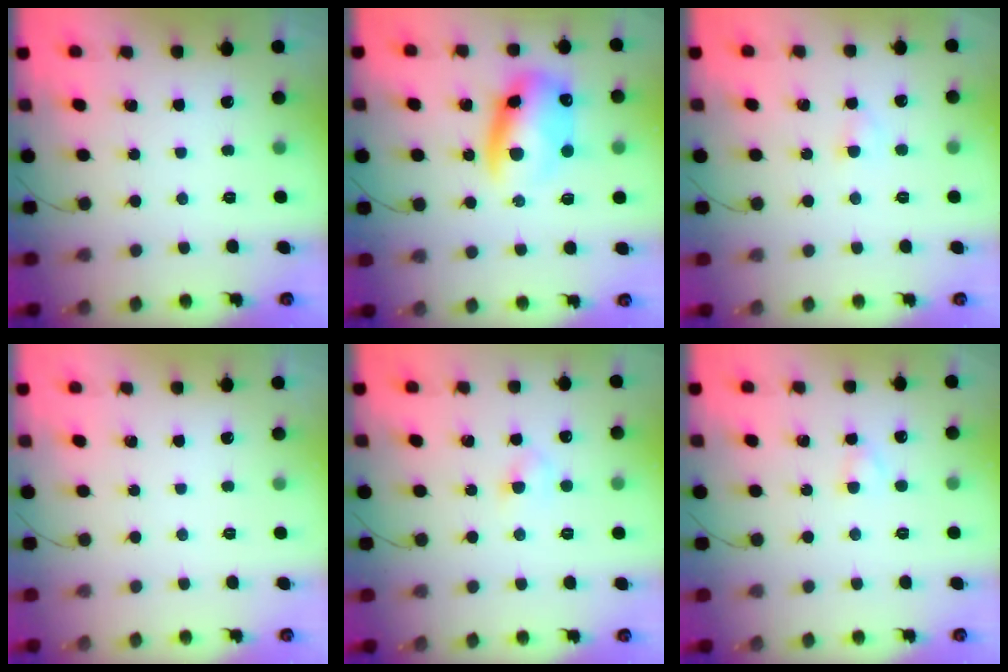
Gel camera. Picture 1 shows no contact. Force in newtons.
{"total": 12.7, "press": 12.4, "slide": 2.8}
{"total": 2.7, "press": 2.5, "slide": 0.9}
{"total": 0.0}
{"total": 3.2, "press": 3.0, "slide": 1.2}
{"total": 2.7, "press": 2.5, "slide": 1.1}